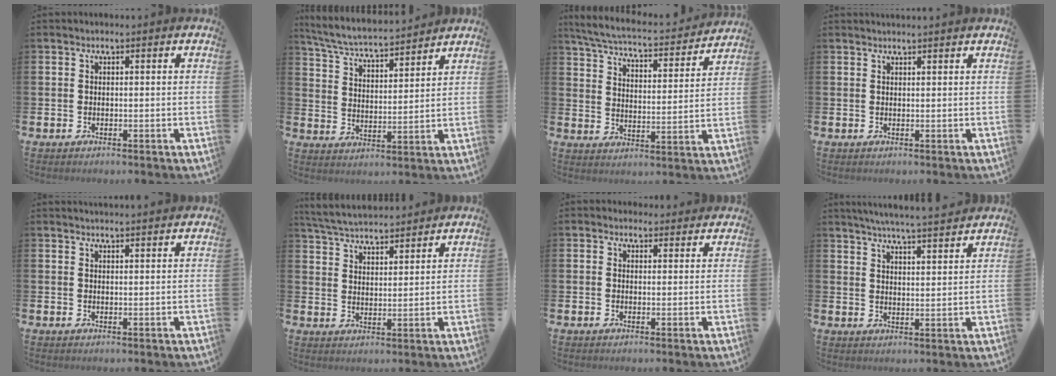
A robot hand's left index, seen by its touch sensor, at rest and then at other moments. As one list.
[{"total": 5.7, "force": [5.5, 0.6, 1.4], "torque": [-0.053, -0.041, 0.093]}, {"total": 5.3, "force": [4.9, 0.9, 1.7], "torque": [-0.058, -0.040, 0.077]}, {"total": 0.8, "force": [0.7, -0.2, 0.0], "torque": [0.003, -0.004, 0.014]}, {"total": 1.4, "force": [1.4, -0.2, 0.0], "torque": [0.008, -0.012, 0.024]}, {"total": 5.0, "force": [5.0, 0.6, 0.4], "torque": [-0.029, -0.029, 0.089]}, {"total": 1.8, "force": [1.7, 0.8, -0.1], "torque": [0.009, -0.005, 0.029]}, {"total": 5.4, "force": [5.2, -0.6, 1.1], "torque": [-0.034, -0.033, 0.091]}]